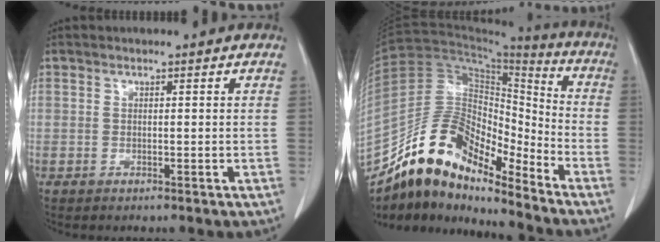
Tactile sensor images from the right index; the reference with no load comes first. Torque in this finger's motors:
{"motor_torque": [0.10, -0.06, 0.16, 0.01]}